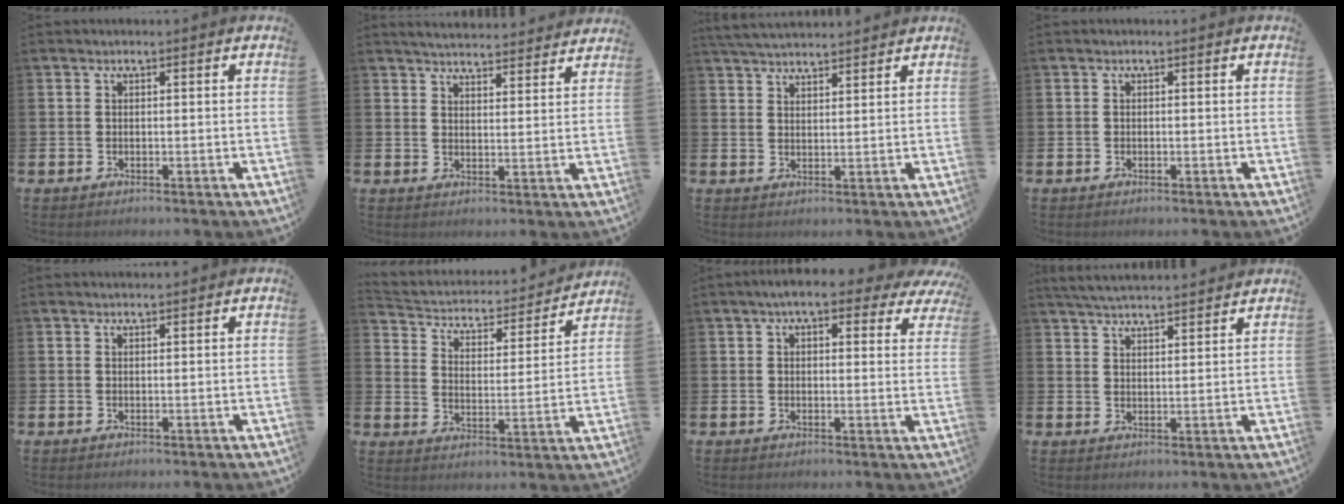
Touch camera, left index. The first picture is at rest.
{"total": 4.5, "force": [4.5, 0.3, 0.2], "torque": [-0.017, -0.029, 0.080]}
{"total": 4.2, "force": [4.1, 0.5, 0.6], "torque": [-0.022, -0.016, 0.078]}
{"total": 0.0}
{"total": 0.7, "force": [0.7, -0.1, 0.0], "torque": [0.006, -0.003, 0.012]}
{"total": 4.1, "force": [3.7, 1.5, 0.9], "torque": [-0.049, -0.035, 0.053]}
{"total": 5.9, "force": [4.6, 1.9, 3.2], "torque": [-0.053, -0.011, 0.078]}
{"total": 4.6, "force": [4.6, 0.1, 0.8], "torque": [-0.034, -0.018, 0.084]}